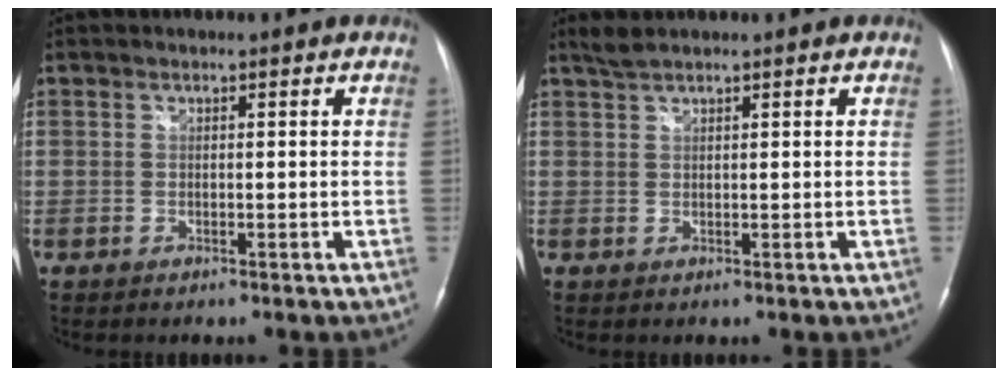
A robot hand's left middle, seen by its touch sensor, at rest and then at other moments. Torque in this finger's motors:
{"motor_torque": [0.17, -0.04, -0.07, 0.00]}